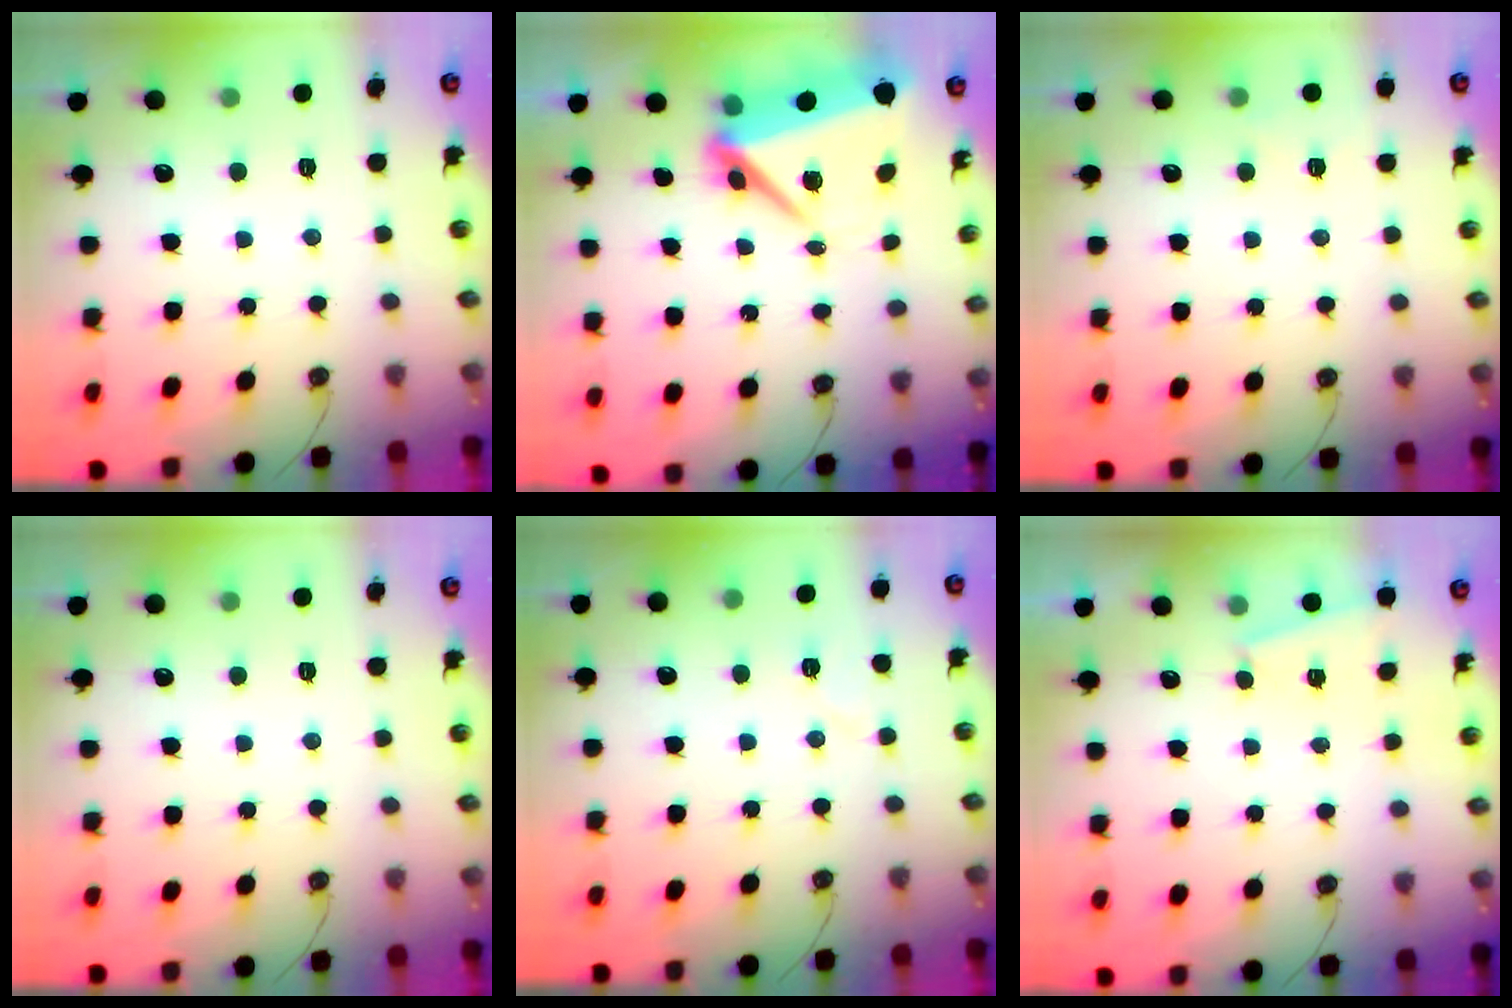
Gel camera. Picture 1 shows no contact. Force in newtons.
{"total": 10.2, "press": 10.1, "slide": 1.0}
{"total": 3.5, "press": 3.1, "slide": 1.8}
{"total": 0.0}
{"total": 5.6, "press": 5.6, "slide": 0.7}
{"total": 1.7, "press": 1.3, "slide": 1.0}